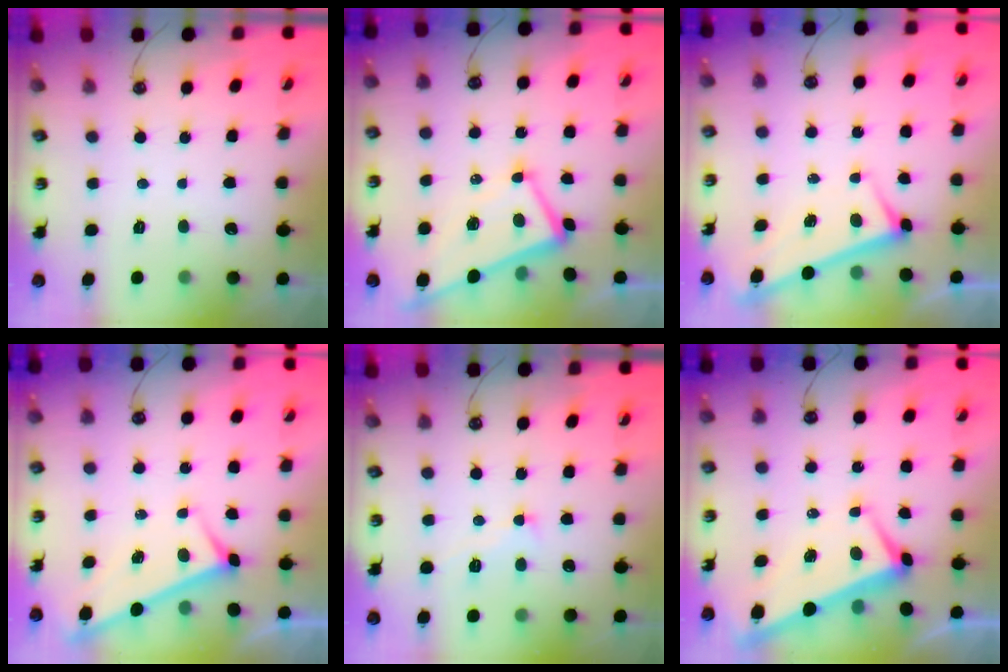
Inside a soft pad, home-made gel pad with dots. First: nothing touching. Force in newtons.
{"total": 2.1, "press": 2.0, "slide": 0.7}
{"total": 2.8, "press": 2.8, "slide": 0.2}
{"total": 3.8, "press": 3.7, "slide": 0.3}
{"total": 0.6, "press": 0.0, "slide": 0.6}
{"total": 1.7, "press": 1.4, "slide": 1.0}